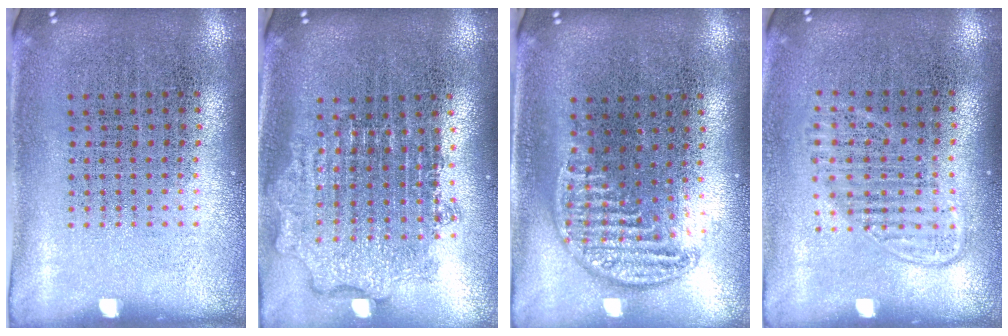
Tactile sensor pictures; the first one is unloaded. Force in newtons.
{"total": 1.9, "press": 1.5, "slide": 1.2}
{"total": 1.1, "press": 1.0, "slide": 0.4}
{"total": 1.4, "press": 1.2, "slide": 0.7}